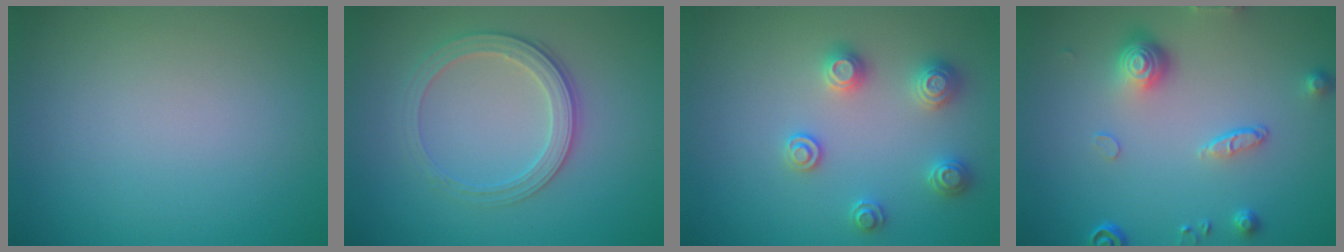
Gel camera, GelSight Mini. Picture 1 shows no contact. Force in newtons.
{"total": 2.8, "press": 2.7, "slide": 0.7}
{"total": 2.8, "press": 2.8, "slide": 0.5}
{"total": 4.3, "press": 3.2, "slide": 2.8}